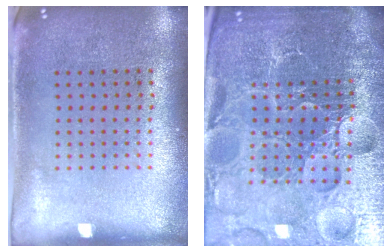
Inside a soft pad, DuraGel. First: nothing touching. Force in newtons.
{"total": 6.5, "press": 5.8, "slide": 3.0}